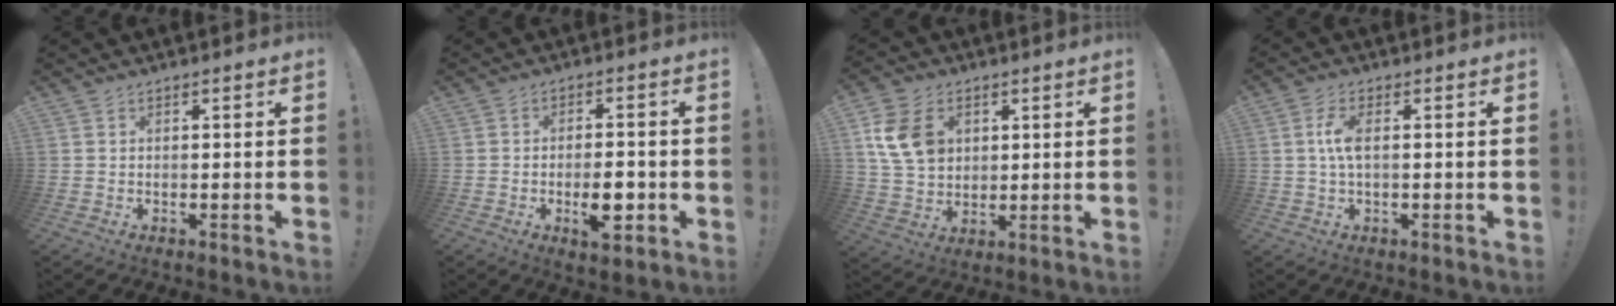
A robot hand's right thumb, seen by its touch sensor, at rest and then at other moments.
{"total": 7.4, "force": [-2.7, 3.1, 6.2], "torque": [-0.096, 0.005, -0.043]}
{"total": 14.0, "force": [4.6, 10.5, 7.9], "torque": [-0.137, -0.004, 0.094]}
{"total": 5.3, "force": [0.4, 1.9, 4.9], "torque": [-0.095, 0.004, 0.004]}